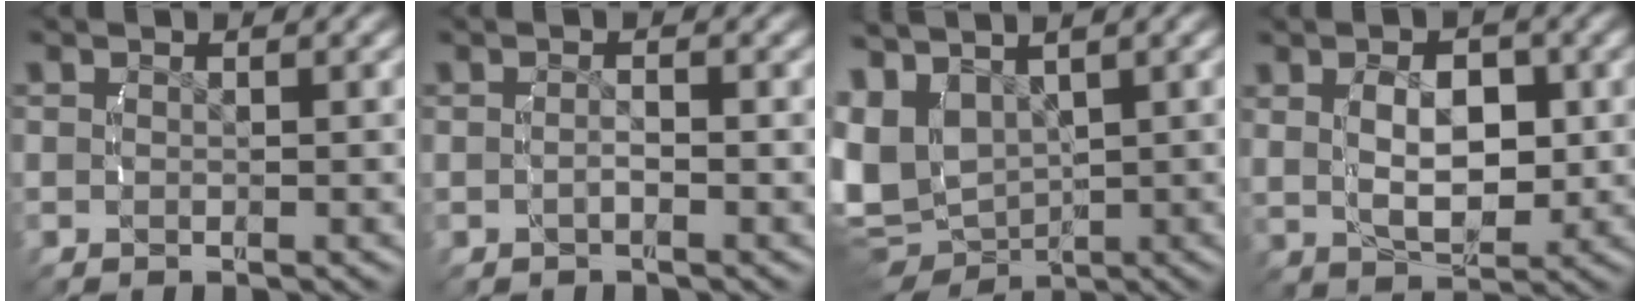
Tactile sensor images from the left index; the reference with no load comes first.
{"total": 0.8, "force": [-0.4, 0.1, 0.7], "torque": [-0.014, 0.000, -0.007]}
{"total": 8.8, "force": [0.2, 7.5, 4.6], "torque": [-0.136, -0.046, 0.020]}
{"total": 5.4, "force": [0.8, 3.0, 4.4], "torque": [-0.070, -0.009, 0.023]}